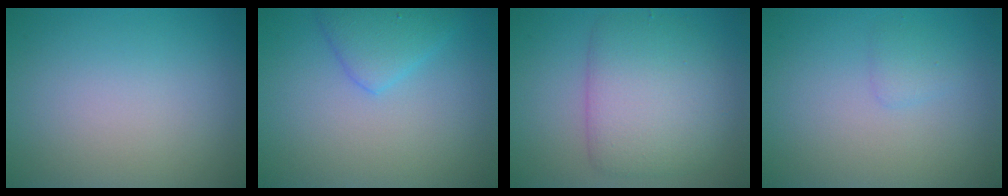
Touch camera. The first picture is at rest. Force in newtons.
{"total": 2.8, "press": 2.8, "slide": 0.2}
{"total": 6.0, "press": 6.0, "slide": 0.2}
{"total": 0.9, "press": 0.9, "slide": 0.2}